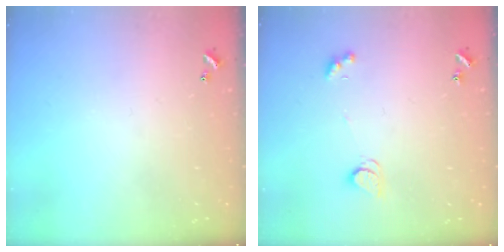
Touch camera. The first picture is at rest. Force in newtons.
{"total": 2.5, "press": 2.5, "slide": 0.3}